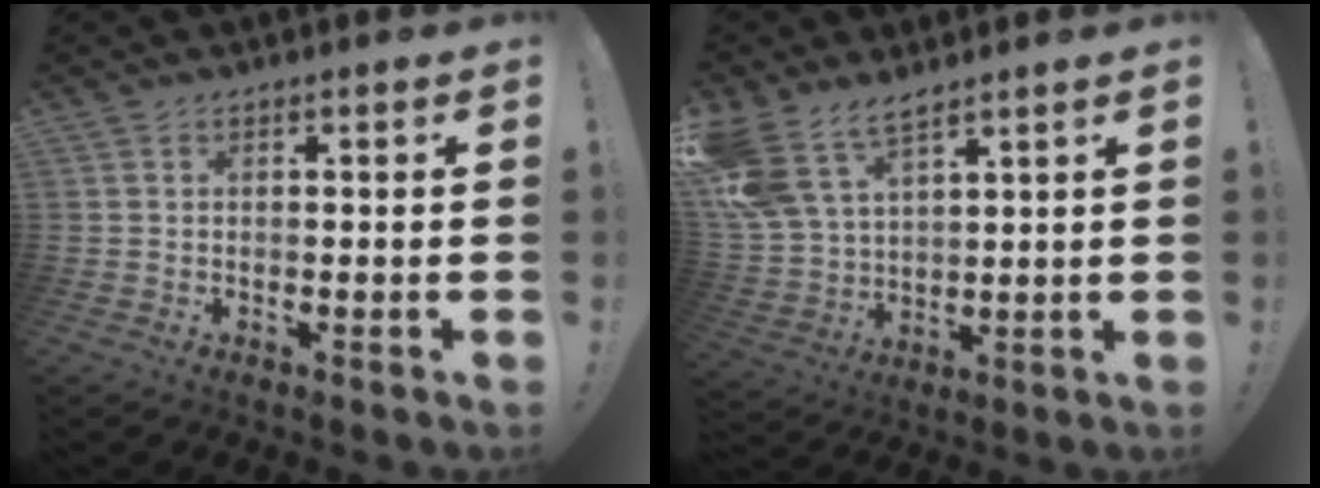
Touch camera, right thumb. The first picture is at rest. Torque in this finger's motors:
{"motor_torque": [2.19, 2.82, 1.53, 0.76, 0.22]}